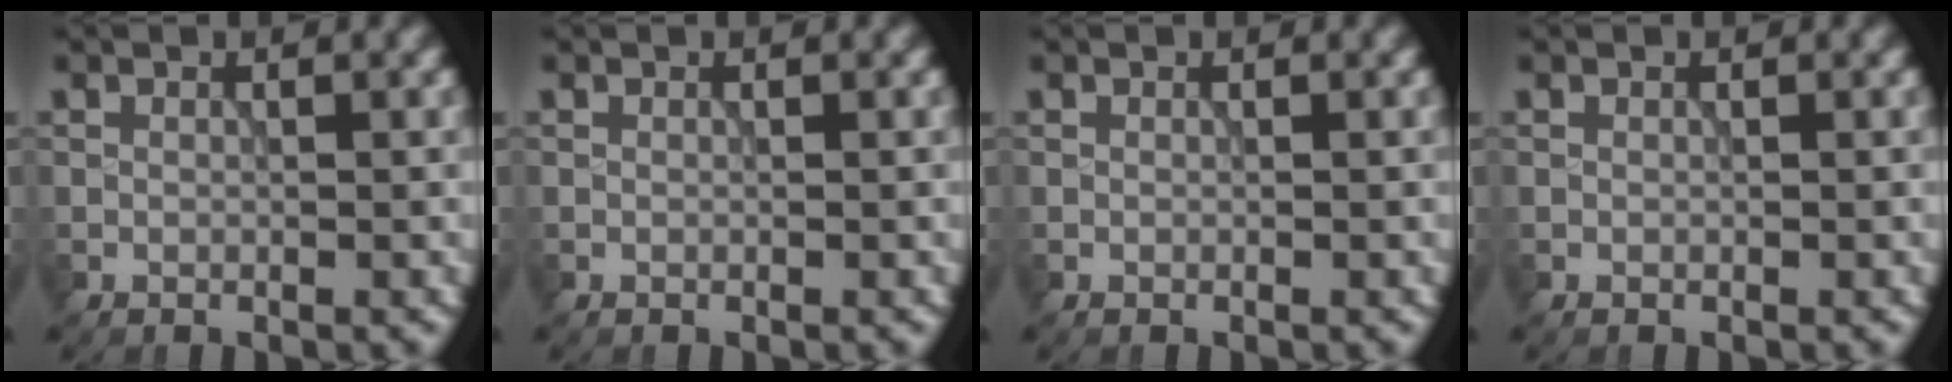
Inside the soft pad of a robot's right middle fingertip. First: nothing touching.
{"total": 0.0}
{"total": 0.0}
{"total": 0.0}